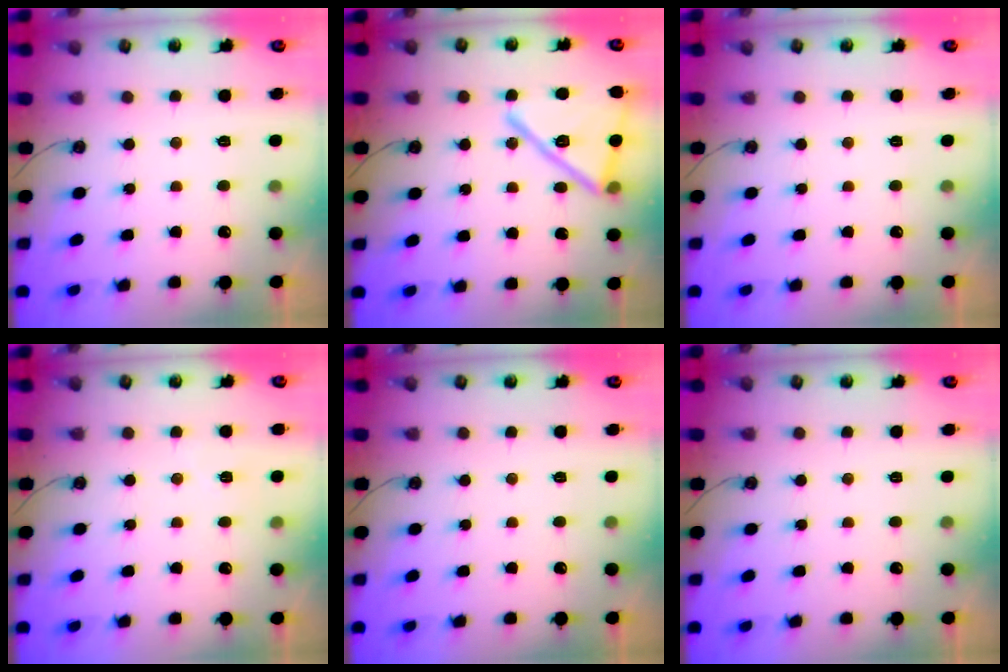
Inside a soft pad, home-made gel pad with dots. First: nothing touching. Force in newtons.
{"total": 21.2, "press": 18.4, "slide": 10.5}
{"total": 0.0}
{"total": 3.3, "press": 3.1, "slide": 1.0}
{"total": 0.0}
{"total": 0.5, "press": 0.5, "slide": 0.2}